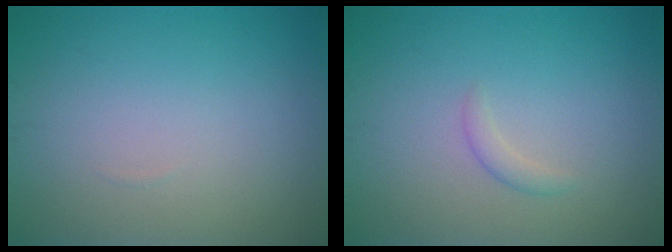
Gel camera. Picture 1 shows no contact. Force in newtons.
{"total": 1.0, "press": 1.0, "slide": 0.1}